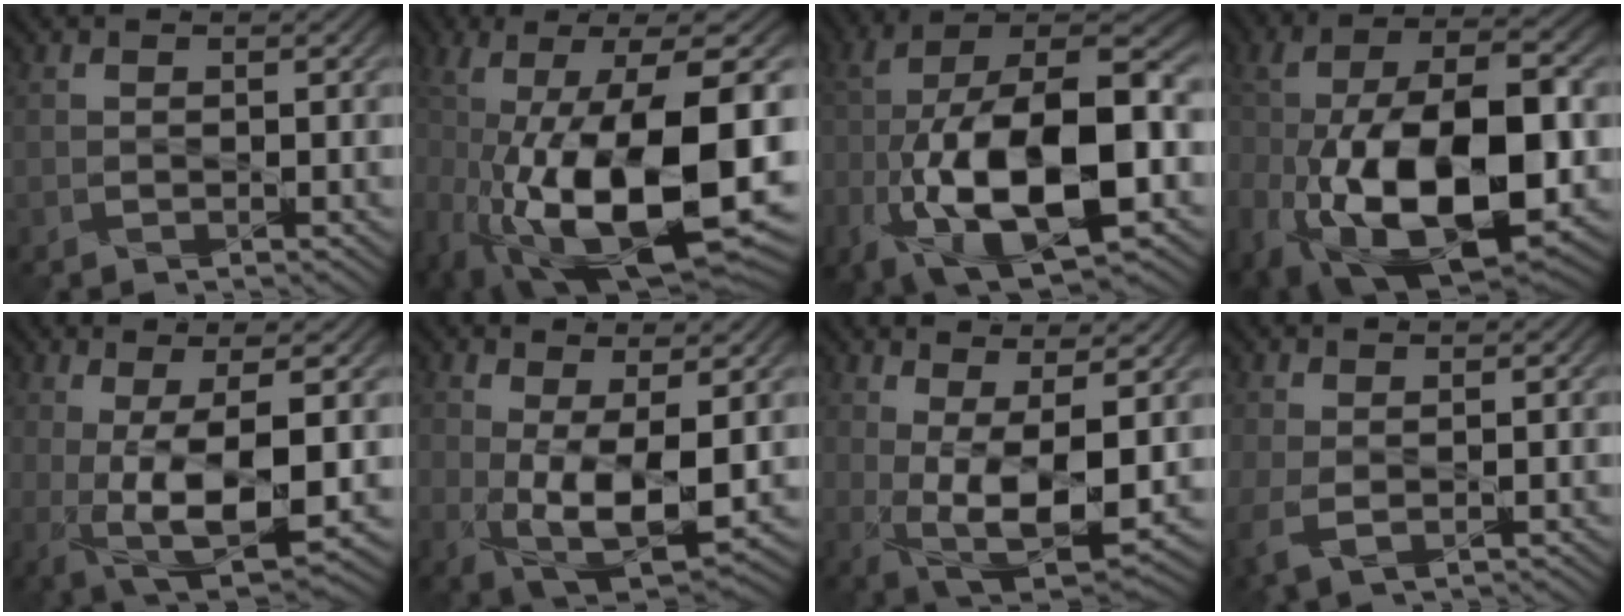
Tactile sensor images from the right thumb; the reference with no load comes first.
{"total": 18.5, "force": [-3.6, 6.5, 16.9], "torque": [-0.309, -0.015, -0.051]}
{"total": 19.1, "force": [-5.6, 8.3, 16.3], "torque": [-0.313, -0.013, -0.098]}
{"total": 18.6, "force": [-4.2, 9.6, 15.3], "torque": [-0.293, -0.029, -0.059]}
{"total": 10.1, "force": [-0.2, 3.3, 9.6], "torque": [-0.181, -0.004, 0.002]}
{"total": 8.8, "force": [0.2, 3.9, 7.8], "torque": [-0.160, -0.011, 0.011]}
{"total": 10.9, "force": [1.7, 4.3, 9.9], "torque": [-0.190, -0.006, 0.038]}
{"total": 3.2, "force": [0.2, 1.6, 2.8], "torque": [-0.079, -0.004, 0.003]}